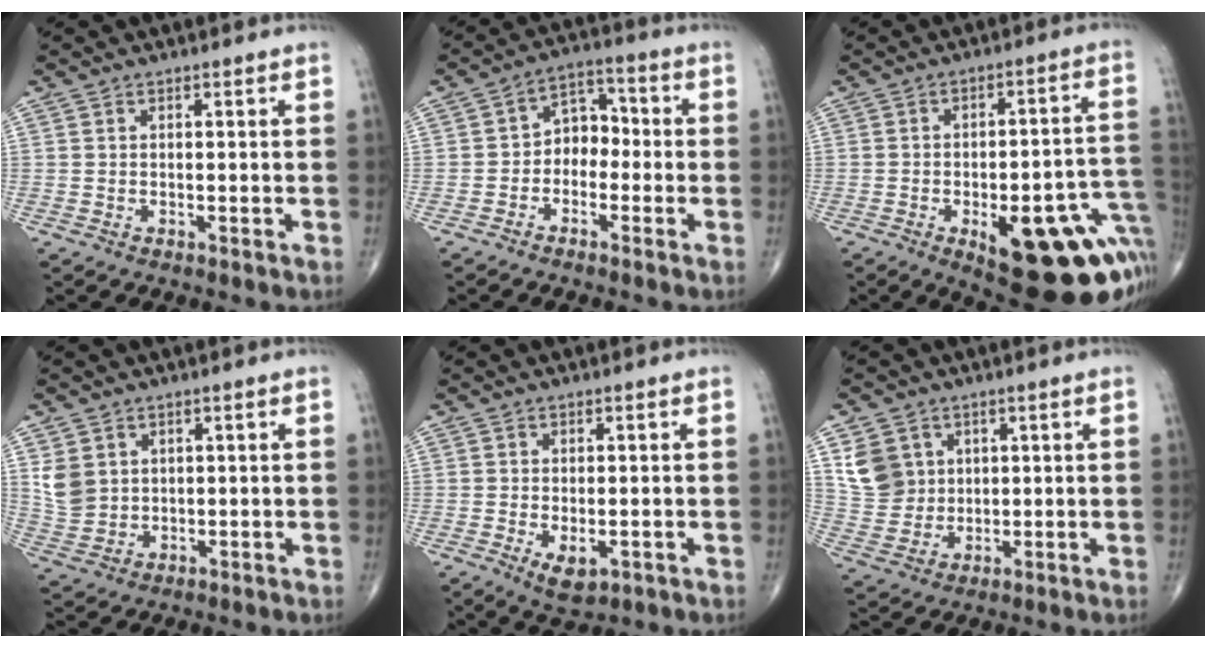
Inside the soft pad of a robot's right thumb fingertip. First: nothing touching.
{"total": 6.5, "force": [-1.5, 4.9, 3.9], "torque": [-0.031, 0.036, -0.043]}
{"total": 24.7, "force": [-8.7, 9.0, 21.3], "torque": [-0.188, 0.033, -0.092]}
{"total": 5.5, "force": [1.8, 4.5, 2.6], "torque": [-0.041, -0.010, 0.049]}
{"total": 4.1, "force": [-1.4, 2.1, 3.2], "torque": [-0.052, -0.009, -0.016]}
{"total": 8.2, "force": [3.0, 6.9, 3.2], "torque": [-0.042, -0.010, 0.067]}